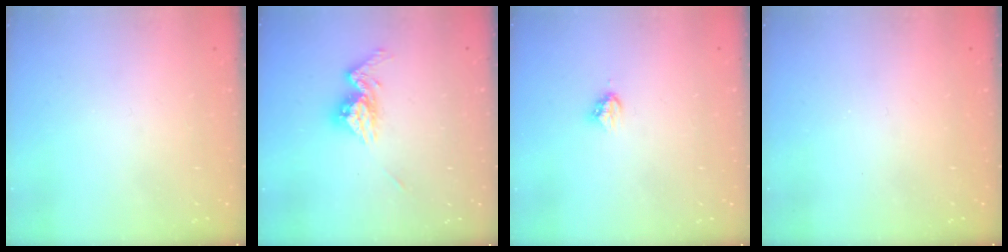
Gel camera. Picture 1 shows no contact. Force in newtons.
{"total": 10.6, "press": 10.6, "slide": 1.0}
{"total": 3.9, "press": 3.9, "slide": 0.4}
{"total": 0.0}